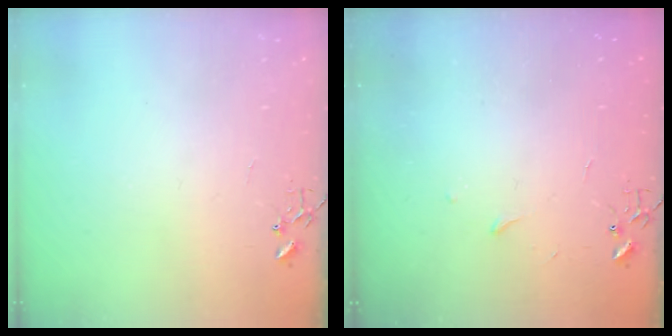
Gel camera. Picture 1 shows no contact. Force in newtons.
{"total": 3.3, "press": 3.3, "slide": 0.5}